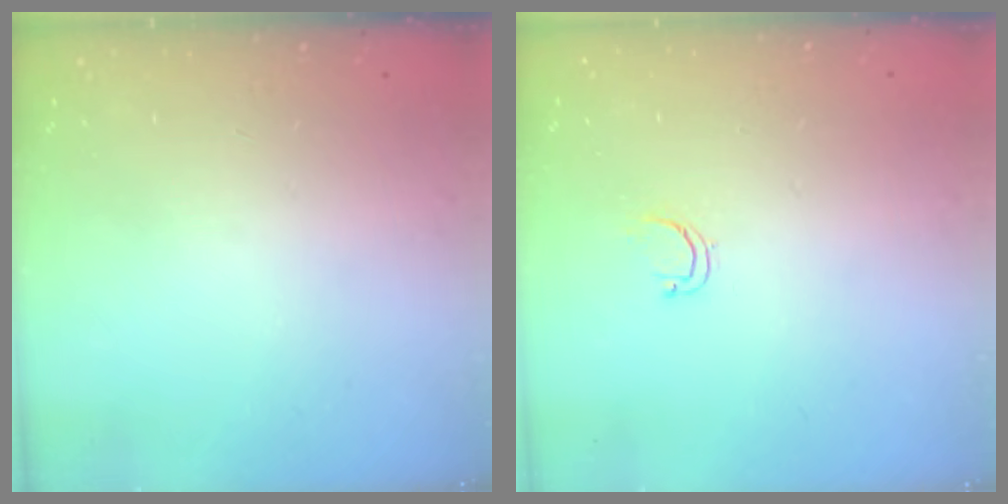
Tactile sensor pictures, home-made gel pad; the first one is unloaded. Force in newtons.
{"total": 3.5, "press": 3.4, "slide": 0.8}